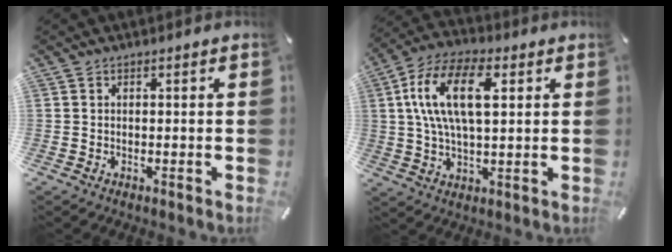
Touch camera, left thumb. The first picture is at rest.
{"total": 14.7, "force": [4.1, 7.3, 12.0], "torque": [-0.257, 0.006, 0.066]}